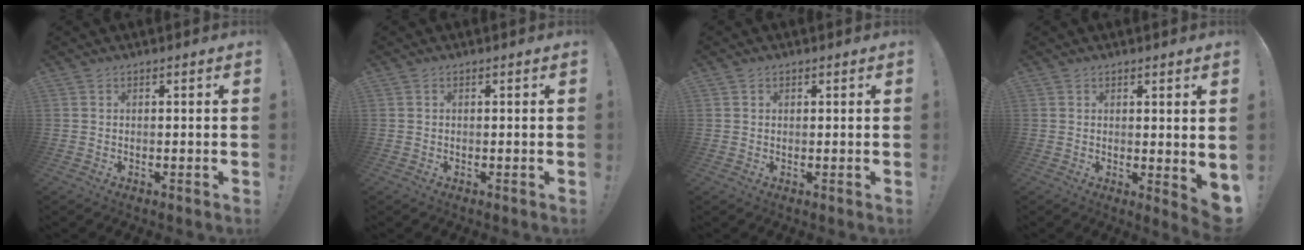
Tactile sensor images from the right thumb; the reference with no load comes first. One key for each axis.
{"total": 0.0}
{"total": 0.8, "fx": 0.4, "fy": 0.7, "fz": 0.1, "tx": 0.004, "ty": 0.000, "tz": 0.006}
{"total": 3.6, "fx": 1.7, "fy": 1.2, "fz": 2.9, "tx": -0.023, "ty": -0.019, "tz": 0.031}